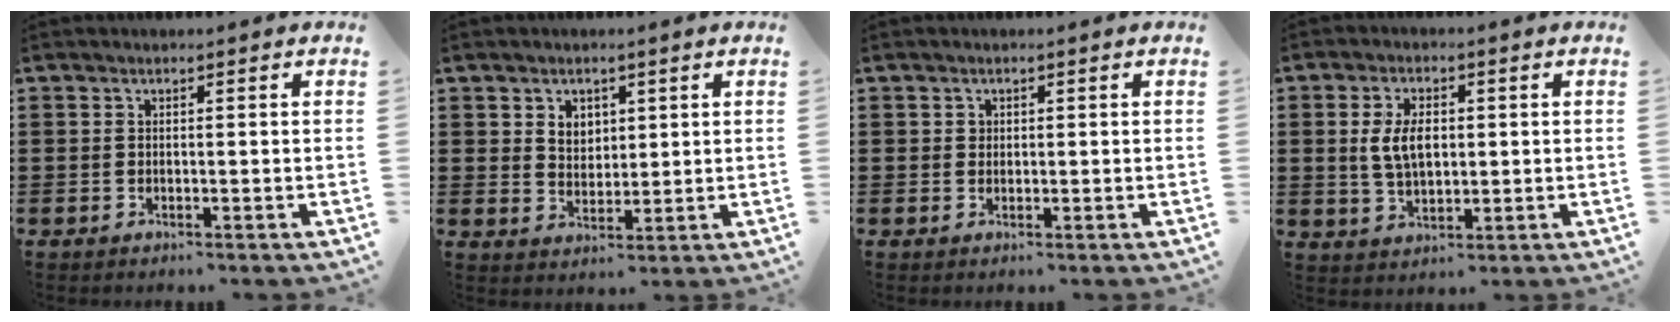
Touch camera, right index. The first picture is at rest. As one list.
[{"total": 3.1, "force": [1.9, 2.4, 0.8], "torque": [-0.025, 0.010, 0.034]}, {"total": 0.9, "force": [0.4, 0.8, 0.2], "torque": [-0.005, 0.003, 0.009]}, {"total": 5.7, "force": [0.7, 3.2, 4.7], "torque": [-0.096, 0.006, 0.007]}]